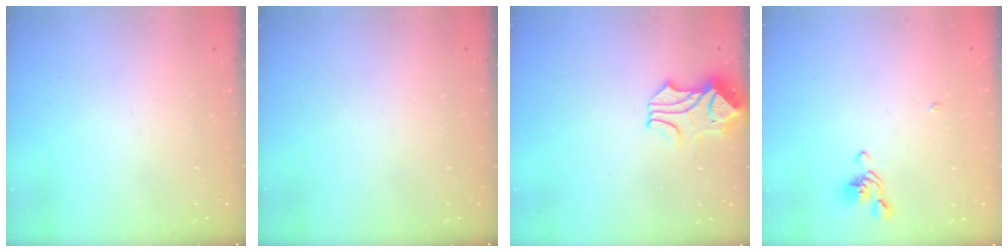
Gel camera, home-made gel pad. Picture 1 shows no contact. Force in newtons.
{"total": 0.0}
{"total": 2.1, "press": 1.8, "slide": 0.9}
{"total": 0.7, "press": 0.0, "slide": 0.7}